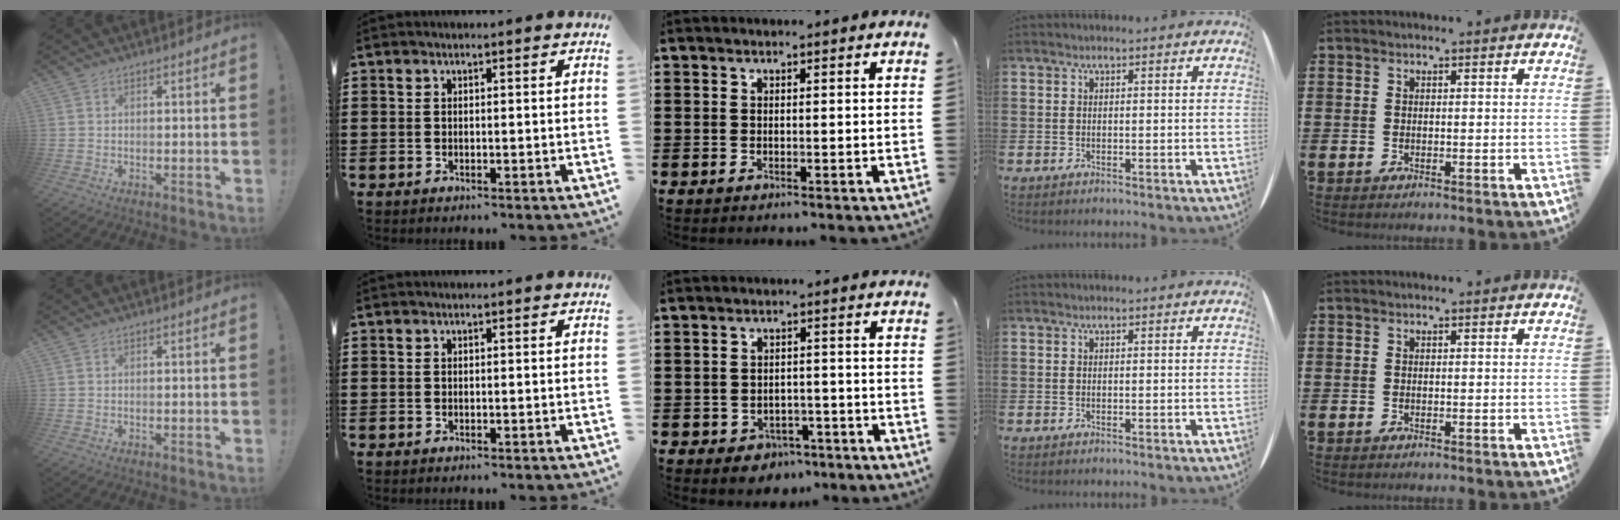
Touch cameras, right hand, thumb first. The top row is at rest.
{"middle": {"total": 2.7, "force": [-2.4, 1.3, 0.1], "torque": [-0.010, 0.004, -0.051]}}